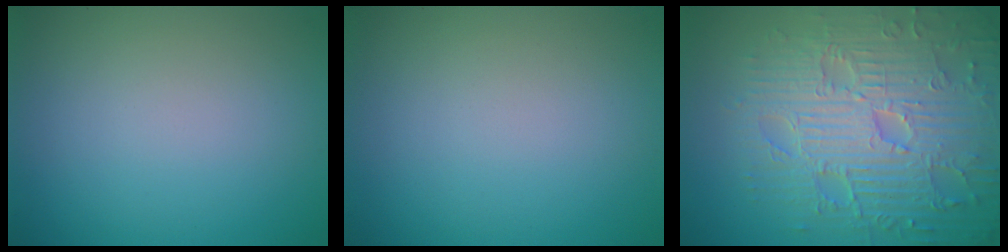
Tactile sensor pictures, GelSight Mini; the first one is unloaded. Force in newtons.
{"total": 0.0}
{"total": 9.6, "press": 6.9, "slide": 6.7}